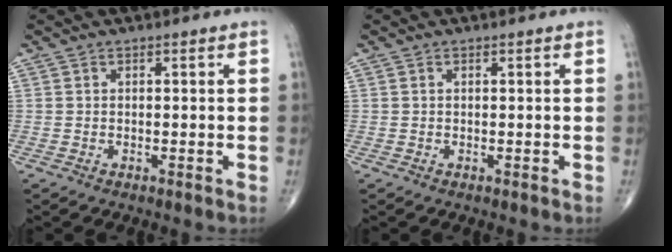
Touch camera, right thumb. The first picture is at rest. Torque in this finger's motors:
{"motor_torque": [-0.55, 0.24, -0.04, 0.07, 0.05]}